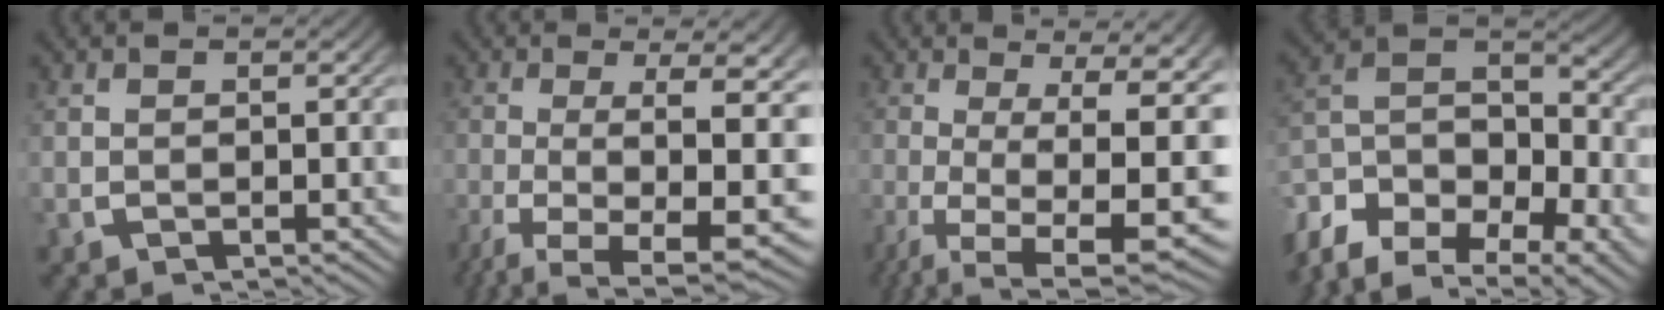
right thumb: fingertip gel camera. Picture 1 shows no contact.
{"total": 12.7, "force": [-5.0, 6.2, 9.9], "torque": [-0.170, -0.051, -0.050]}
{"total": 13.7, "force": [-3.7, 8.0, 10.5], "torque": [-0.177, -0.058, -0.031]}
{"total": 15.1, "force": [-6.2, 10.5, 8.9], "torque": [-0.181, -0.046, -0.095]}